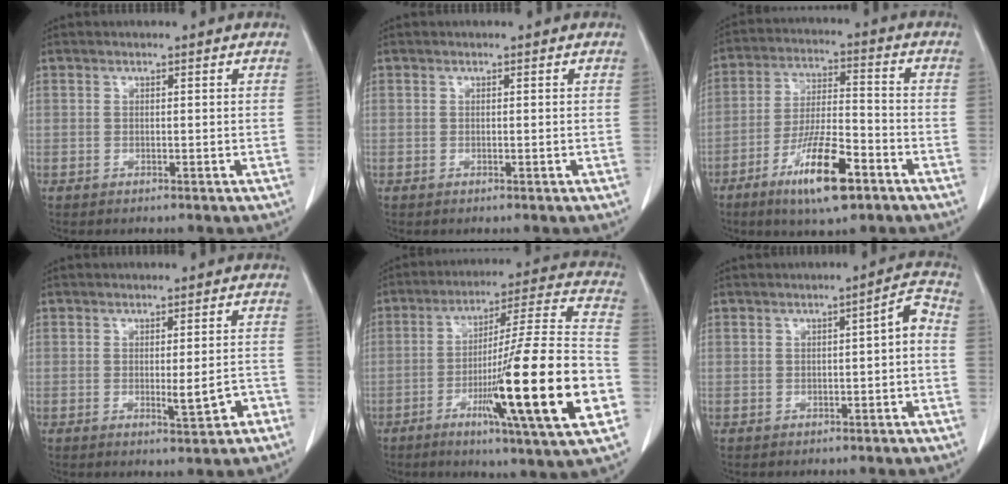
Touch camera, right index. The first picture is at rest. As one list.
[{"total": 0.0}, {"total": 12.3, "force": [-6.9, 2.4, 9.9], "torque": [-0.187, -0.015, -0.120]}, {"total": 3.8, "force": [-1.5, 0.6, 3.5], "torque": [-0.044, -0.002, -0.017]}, {"total": 23.4, "force": [-7.2, -0.1, 22.2], "torque": [-0.324, -0.015, -0.117]}, {"total": 3.2, "force": [-0.6, 0.6, 3.1], "torque": [-0.041, 0.016, -0.008]}]